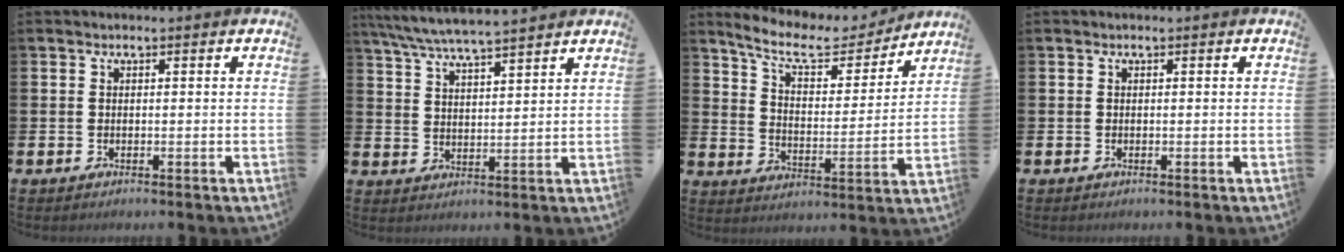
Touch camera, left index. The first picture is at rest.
{"total": 6.0, "force": [5.7, 0.1, 1.9], "torque": [-0.059, -0.027, 0.103]}
{"total": 9.0, "force": [7.9, 2.7, 3.3], "torque": [-0.091, -0.052, 0.135]}
{"total": 0.0}